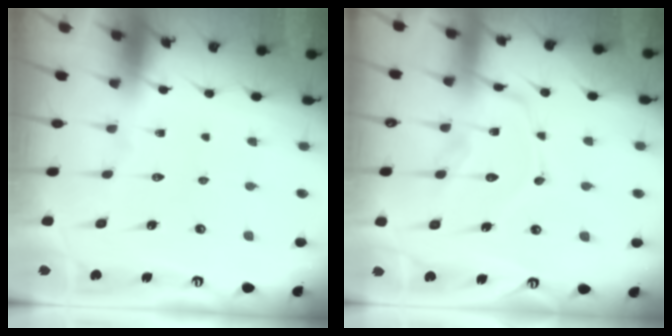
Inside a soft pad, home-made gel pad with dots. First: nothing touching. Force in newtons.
{"total": 14.4, "press": 14.4, "slide": 1.2}